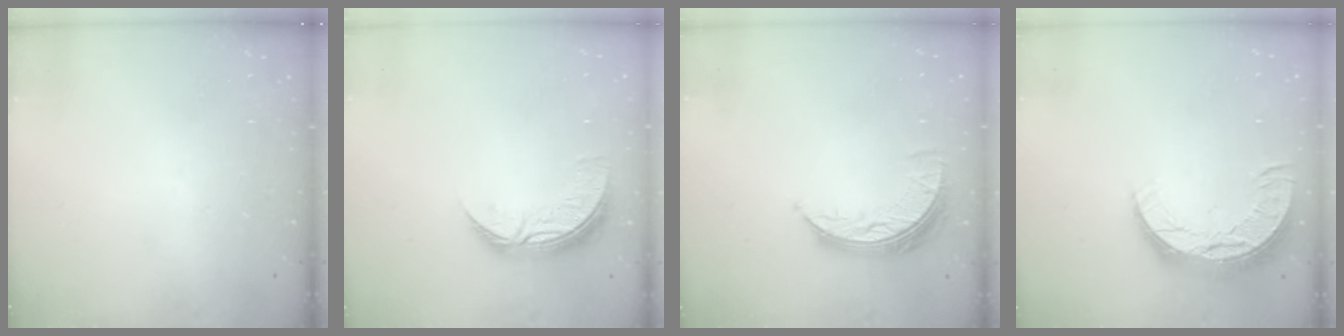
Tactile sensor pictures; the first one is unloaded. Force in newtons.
{"total": 8.4, "press": 8.4, "slide": 0.4}
{"total": 8.4, "press": 8.4, "slide": 0.7}
{"total": 10.3, "press": 10.3, "slide": 0.9}